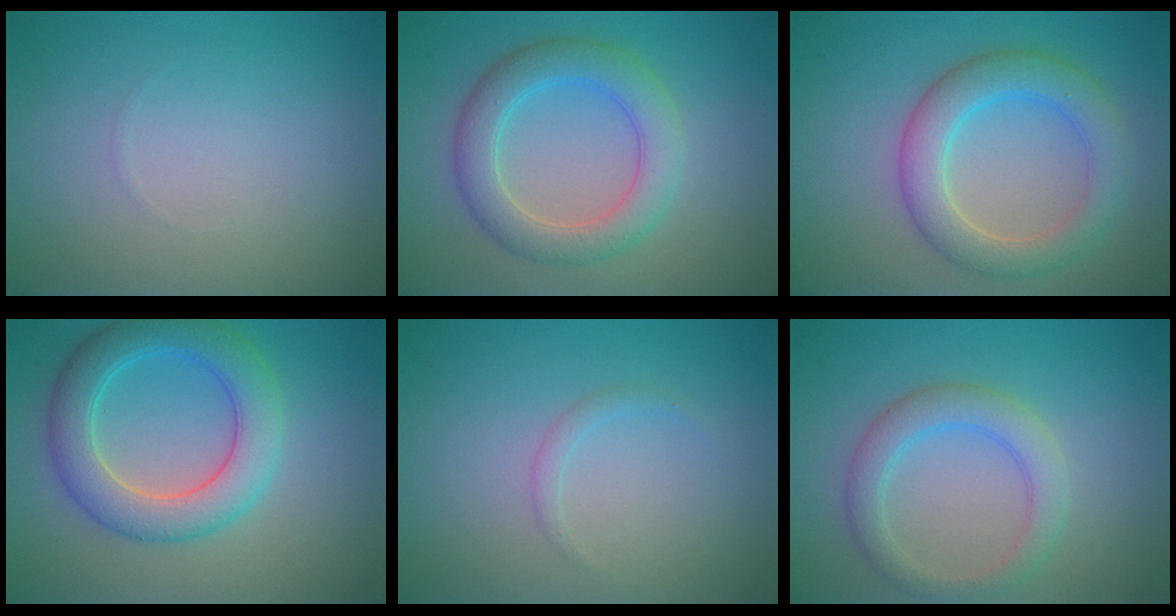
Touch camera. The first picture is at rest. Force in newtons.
{"total": 4.9, "press": 4.9, "slide": 0.2}
{"total": 5.1, "press": 5.1, "slide": 0.5}
{"total": 6.1, "press": 6.1, "slide": 0.2}
{"total": 0.9, "press": 0.9, "slide": 0.0}
{"total": 3.5, "press": 3.5, "slide": 0.2}